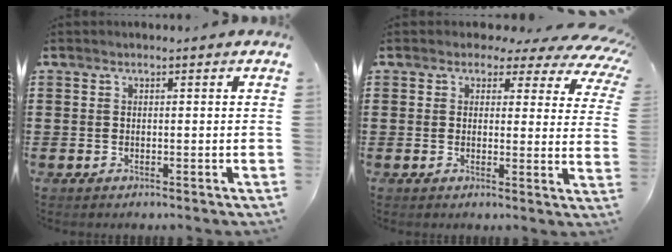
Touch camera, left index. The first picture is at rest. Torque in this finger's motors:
{"motor_torque": [2.14, 0.00, 0.48, -0.01]}